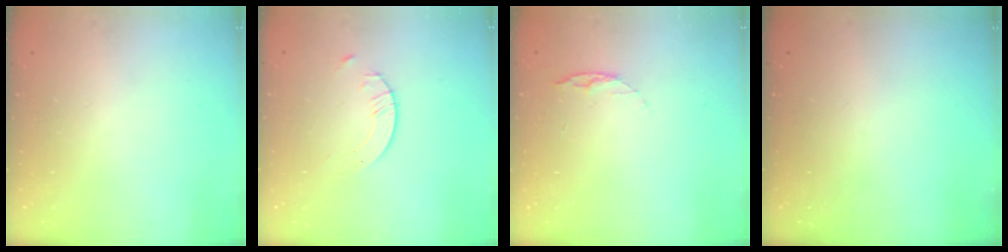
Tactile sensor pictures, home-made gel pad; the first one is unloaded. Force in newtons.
{"total": 1.7, "press": 1.7, "slide": 0.2}
{"total": 4.9, "press": 4.8, "slide": 0.5}
{"total": 0.0}